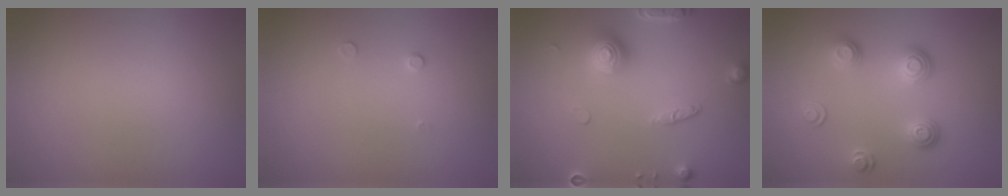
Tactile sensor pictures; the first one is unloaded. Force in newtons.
{"total": 0.6, "press": 0.6, "slide": 0.2}
{"total": 3.7, "press": 3.3, "slide": 1.6}
{"total": 3.4, "press": 2.7, "slide": 2.0}